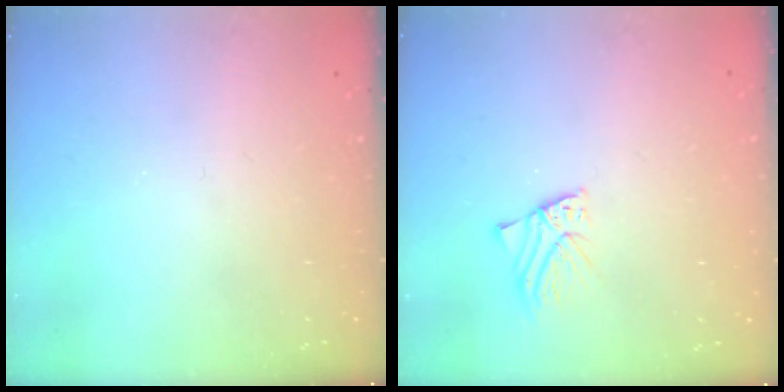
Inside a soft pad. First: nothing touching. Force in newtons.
{"total": 2.1, "press": 2.1, "slide": 0.2}